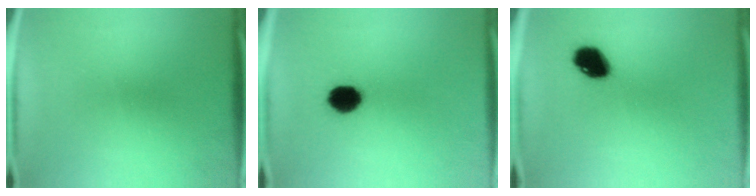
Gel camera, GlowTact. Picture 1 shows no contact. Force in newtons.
{"total": 6.8}
{"total": 8.1}